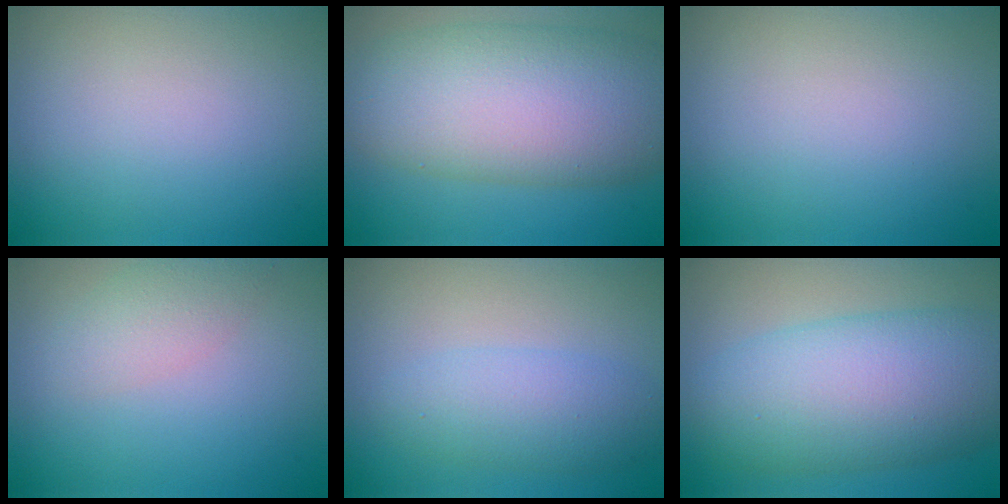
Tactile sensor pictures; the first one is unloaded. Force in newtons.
{"total": 11.7, "press": 11.7, "slide": 0.6}
{"total": 0.0}
{"total": 2.3, "press": 2.3, "slide": 0.1}
{"total": 3.7, "press": 3.7, "slide": 0.2}
{"total": 10.0, "press": 10.0, "slide": 0.2}